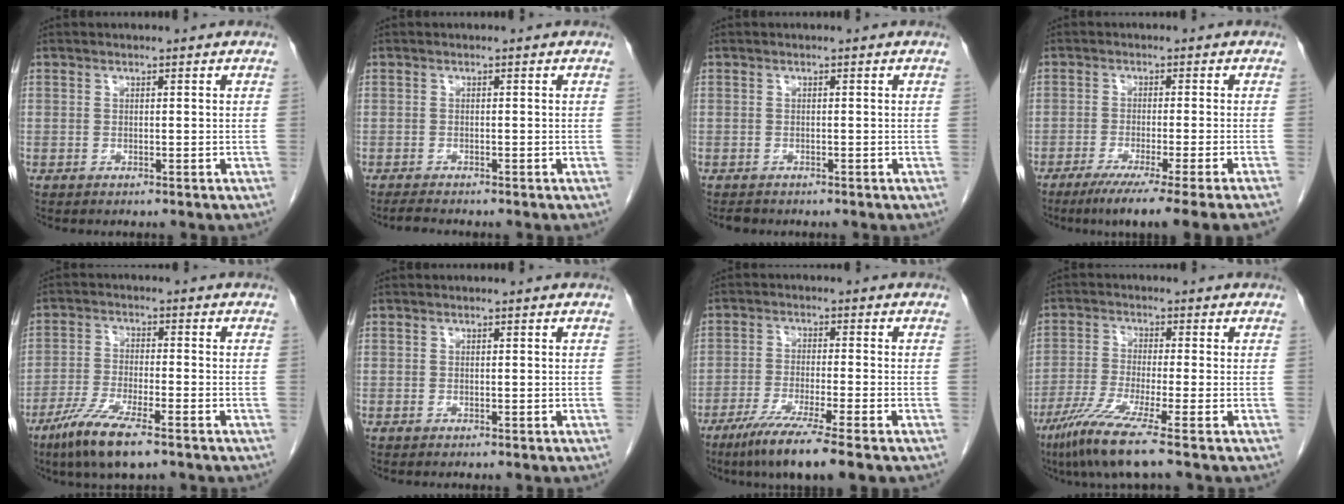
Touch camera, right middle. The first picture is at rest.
{"total": 1.9, "force": [-1.7, 0.0, 0.8], "torque": [-0.023, -0.009, -0.028]}
{"total": 1.1, "force": [-1.0, 0.4, 0.2], "torque": [-0.015, -0.005, -0.014]}
{"total": 11.3, "force": [-8.7, -2.1, 6.9], "torque": [-0.084, -0.039, -0.130]}
{"total": 8.6, "force": [-5.7, 1.0, 6.4], "torque": [-0.132, -0.022, -0.104]}
{"total": 0.0}
{"total": 9.0, "force": [-6.3, -0.9, 6.4], "torque": [-0.114, -0.030, -0.107]}
{"total": 8.5, "force": [-5.5, -1.1, 6.4], "torque": [-0.129, -0.034, -0.108]}